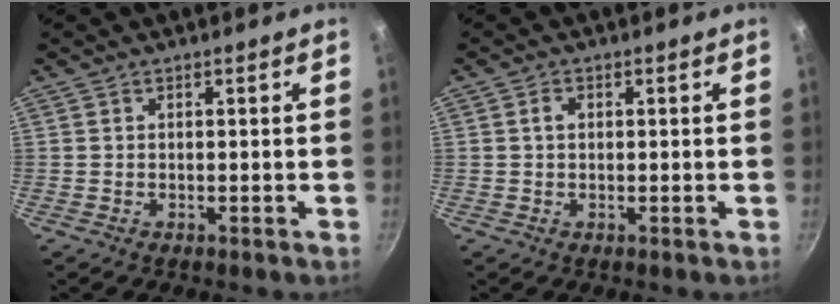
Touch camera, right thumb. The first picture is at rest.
{"total": 1.5, "force": [0.2, 1.2, 1.0], "torque": [-0.014, 0.006, 0.004]}